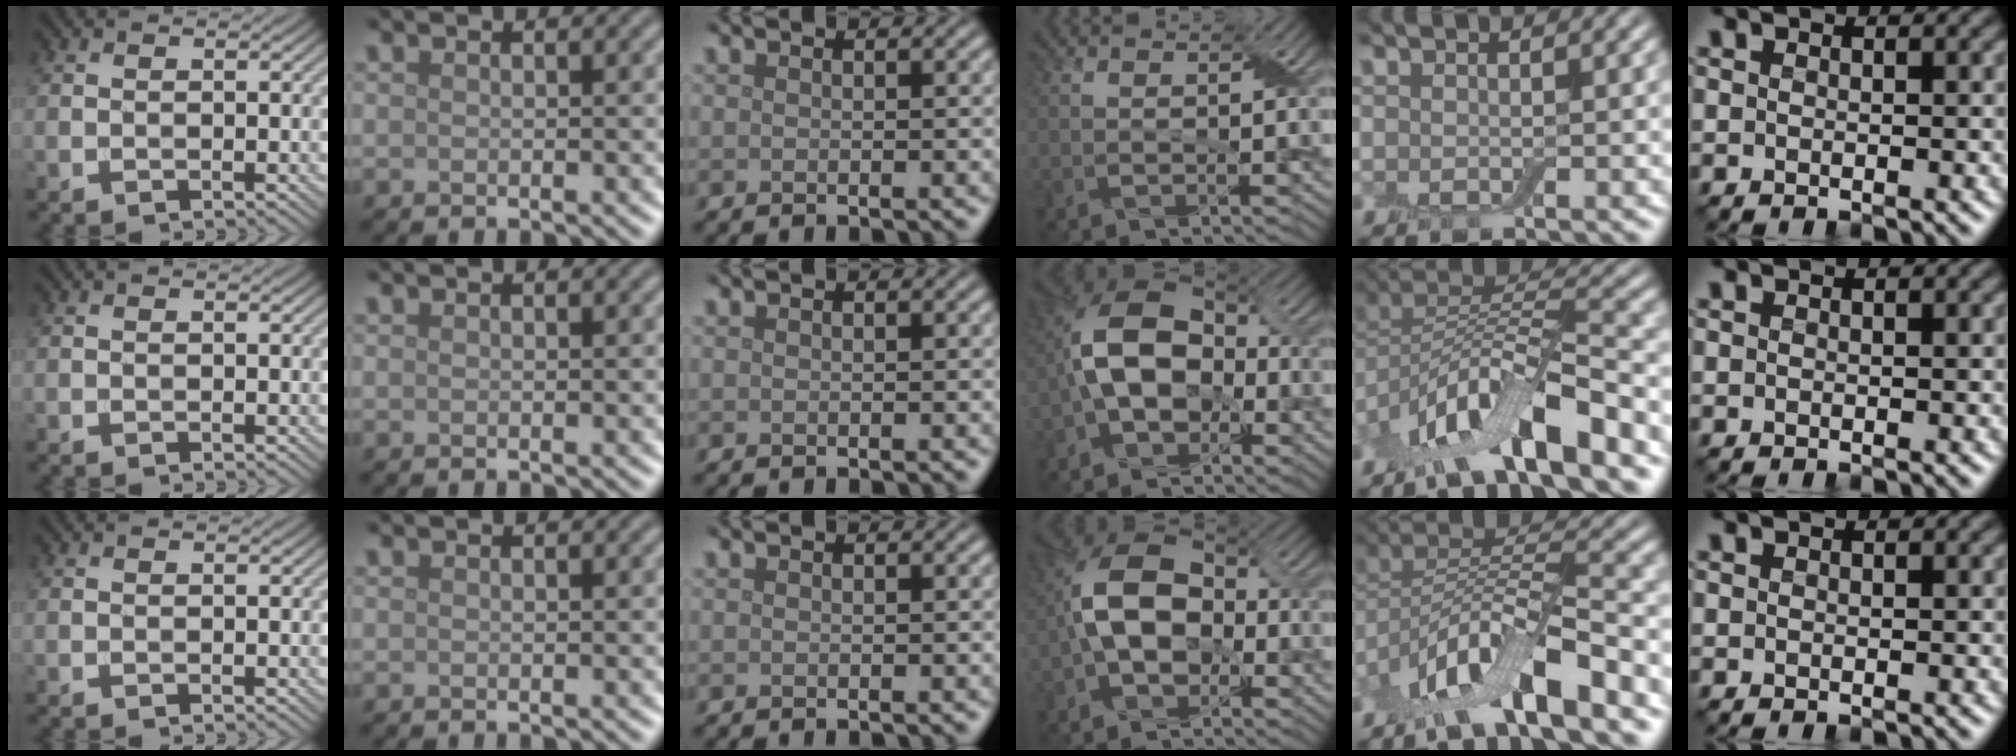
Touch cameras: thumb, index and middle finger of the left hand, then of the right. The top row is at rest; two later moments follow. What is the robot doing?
{"motion": "fold", "object": "cloth"}